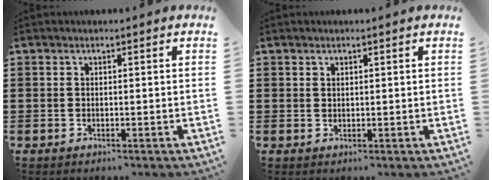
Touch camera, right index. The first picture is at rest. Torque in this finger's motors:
{"motor_torque": [-0.21, 0.00, -0.01, -0.01]}